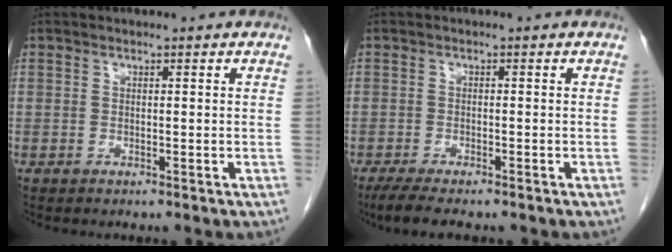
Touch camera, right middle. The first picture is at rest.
{"total": 5.3, "force": [-4.2, 0.8, 3.1], "torque": [-0.051, -0.013, -0.066]}